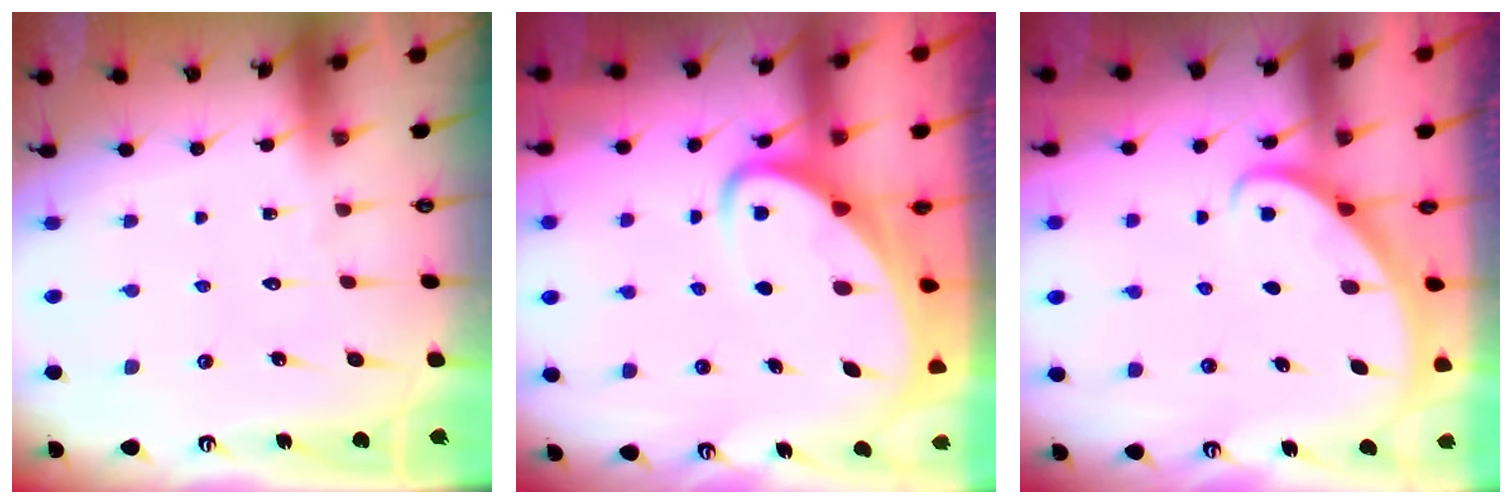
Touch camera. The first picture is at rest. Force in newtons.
{"total": 5.1, "press": 5.1, "slide": 0.5}
{"total": 2.8, "press": 2.8, "slide": 0.2}